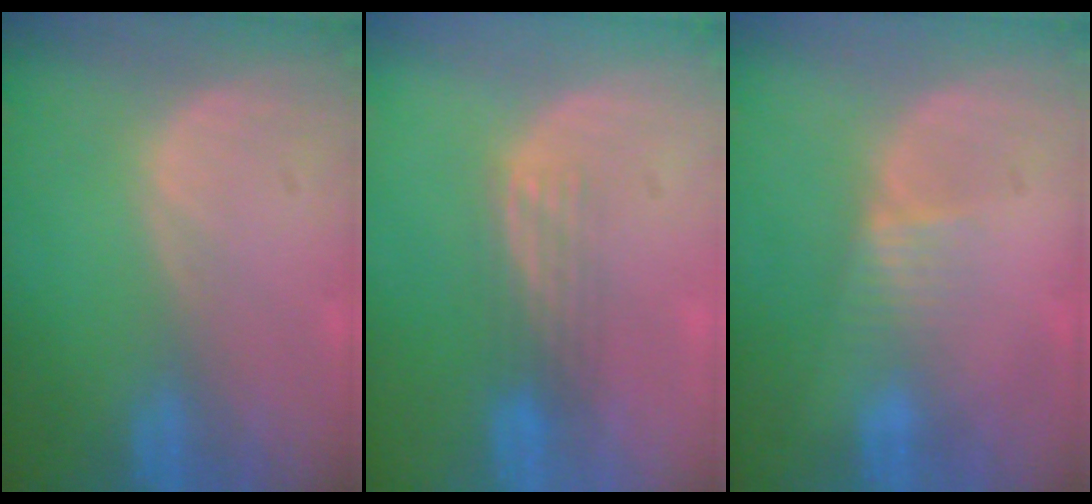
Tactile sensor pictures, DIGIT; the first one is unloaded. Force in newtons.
{"total": 2.9, "press": 2.8, "slide": 1.0}
{"total": 2.6, "press": 2.4, "slide": 0.9}